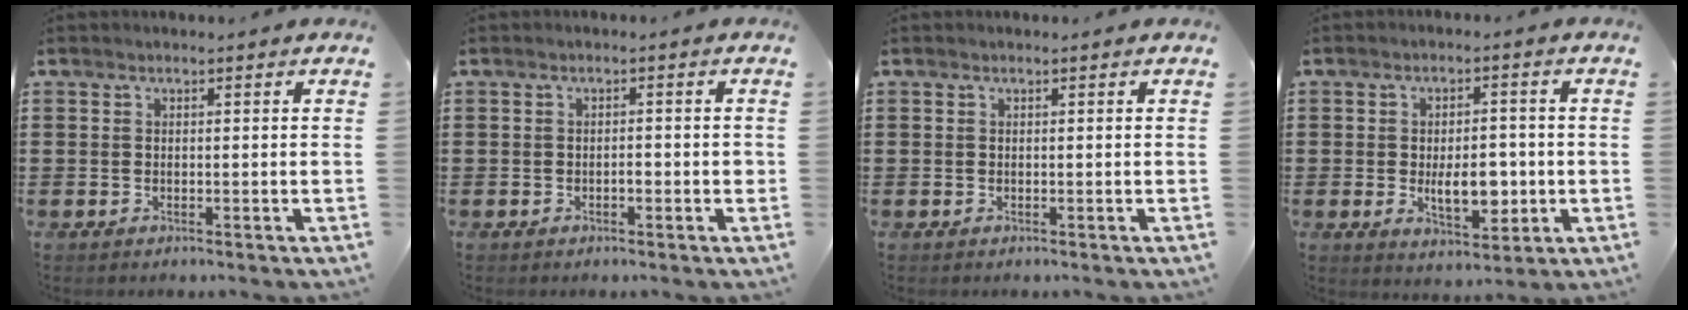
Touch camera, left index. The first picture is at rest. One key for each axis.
{"total": 1.1, "fx": -0.6, "fy": 0.5, "fz": 0.9, "tx": -0.019, "ty": -0.001, "tz": -0.012}
{"total": 0.0}
{"total": 7.4, "fx": -1.2, "fy": 3.7, "fz": 6.3, "tx": -0.092, "ty": -0.004, "tz": -0.026}